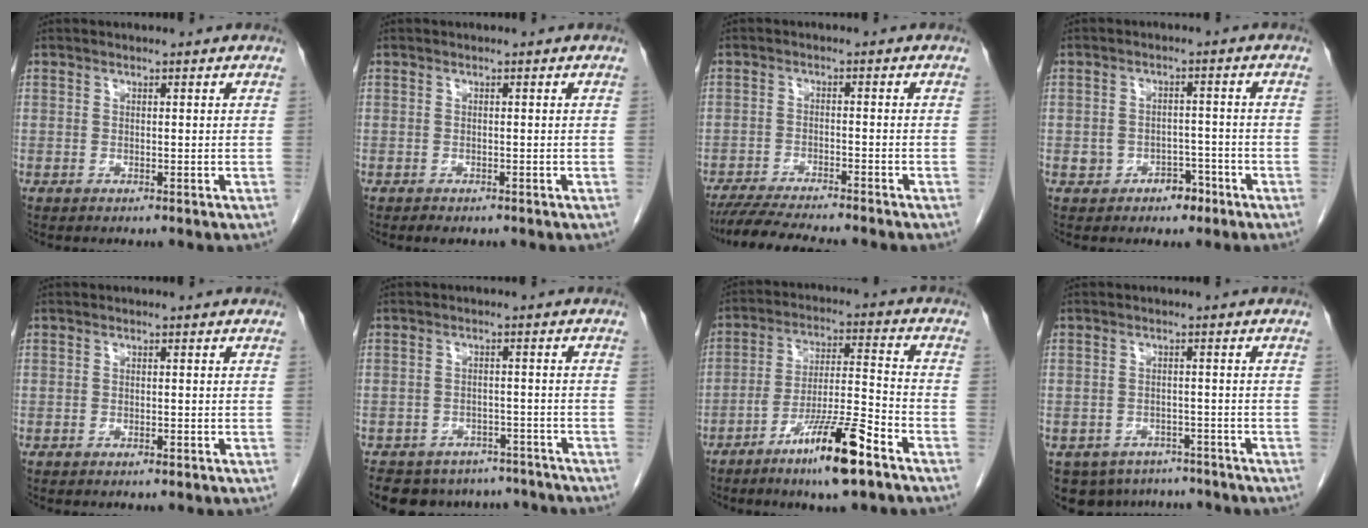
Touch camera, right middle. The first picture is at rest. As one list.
[{"total": 1.0, "force": [-0.8, 0.5, 0.5], "torque": [-0.009, -0.001, -0.009]}, {"total": 9.4, "force": [-8.3, 0.0, 4.3], "torque": [-0.067, -0.021, -0.133]}, {"total": 3.8, "force": [-2.0, 2.8, 1.6], "torque": [-0.016, 0.016, -0.023]}, {"total": 1.0, "force": [-0.6, 0.3, 0.7], "torque": [-0.013, 0.000, -0.007]}, {"total": 13.2, "force": [-11.4, 6.0, 3.0], "torque": [-0.052, 0.009, -0.134]}, {"total": 12.6, "force": [-7.8, 0.6, 9.8], "torque": [-0.176, -0.015, -0.140]}, {"total": 9.3, "force": [-7.6, 5.1, 1.6], "torque": [-0.027, 0.006, -0.091]}]